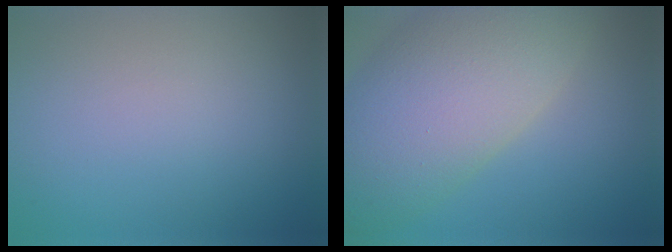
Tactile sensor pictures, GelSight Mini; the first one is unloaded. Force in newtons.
{"total": 12.6, "press": 12.5, "slide": 1.0}